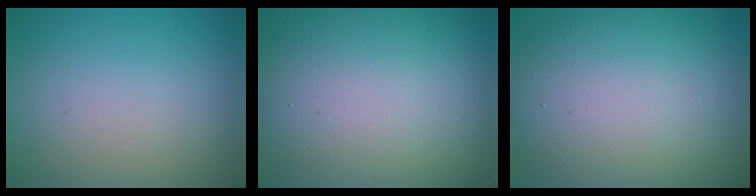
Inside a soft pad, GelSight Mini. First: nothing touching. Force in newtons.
{"total": 16.3, "press": 16.2, "slide": 1.4}
{"total": 15.6, "press": 15.6, "slide": 1.0}